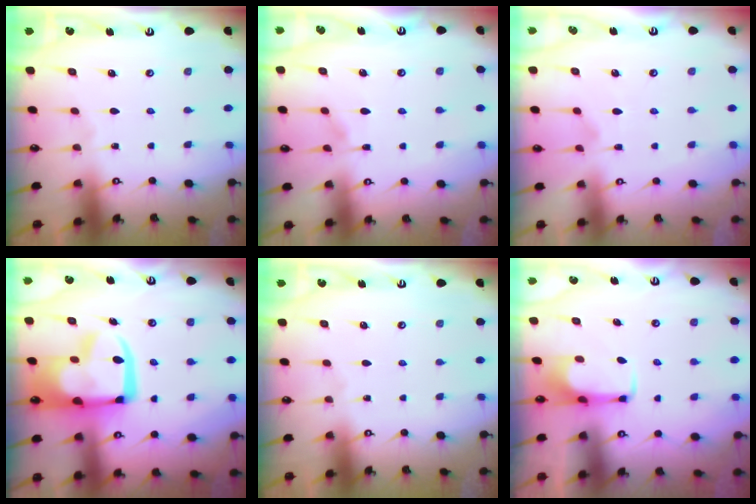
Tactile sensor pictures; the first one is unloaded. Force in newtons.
{"total": 5.5, "press": 5.5, "slide": 0.6}
{"total": 1.4, "press": 0.7, "slide": 1.2}
{"total": 17.1, "press": 17.0, "slide": 1.8}
{"total": 0.0}
{"total": 1.8, "press": 1.8, "slide": 0.1}